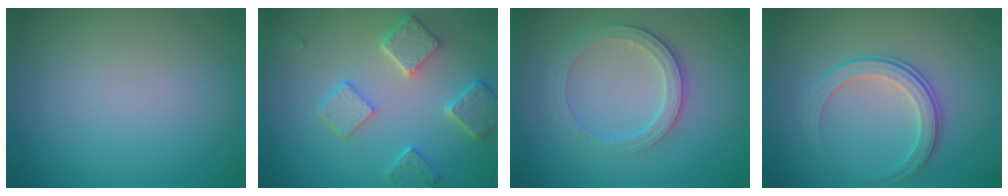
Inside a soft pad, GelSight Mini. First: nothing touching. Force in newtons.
{"total": 4.9, "press": 3.9, "slide": 3.0}
{"total": 3.0, "press": 2.6, "slide": 1.4}
{"total": 3.3, "press": 2.8, "slide": 1.8}